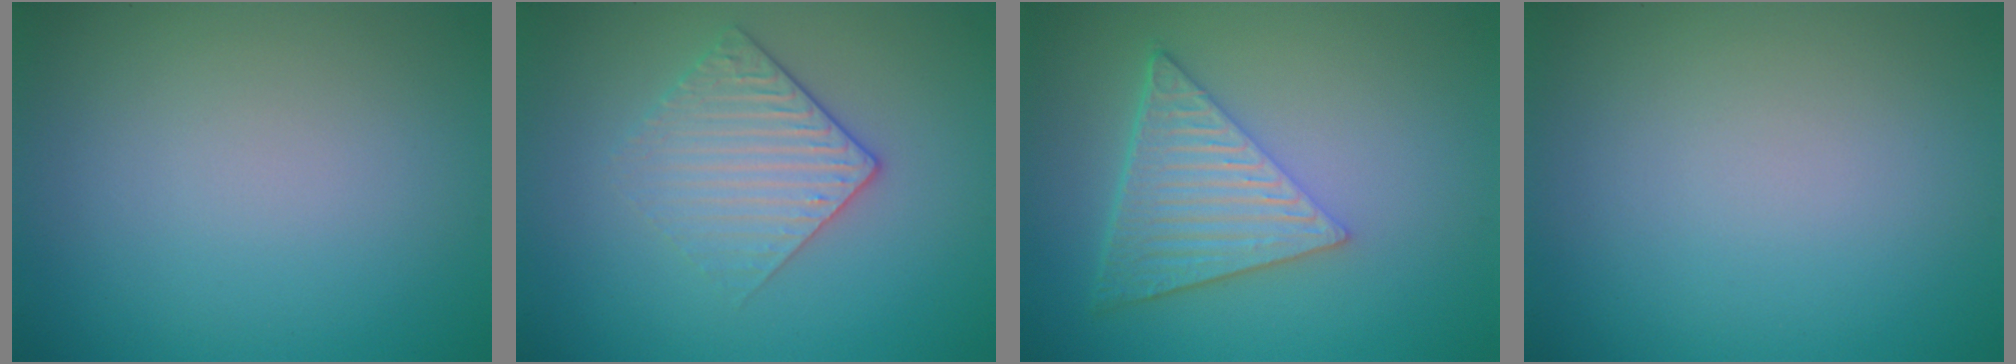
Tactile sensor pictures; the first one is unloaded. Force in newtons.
{"total": 3.1, "press": 2.7, "slide": 1.4}
{"total": 6.7, "press": 4.8, "slide": 4.7}
{"total": 0.0}